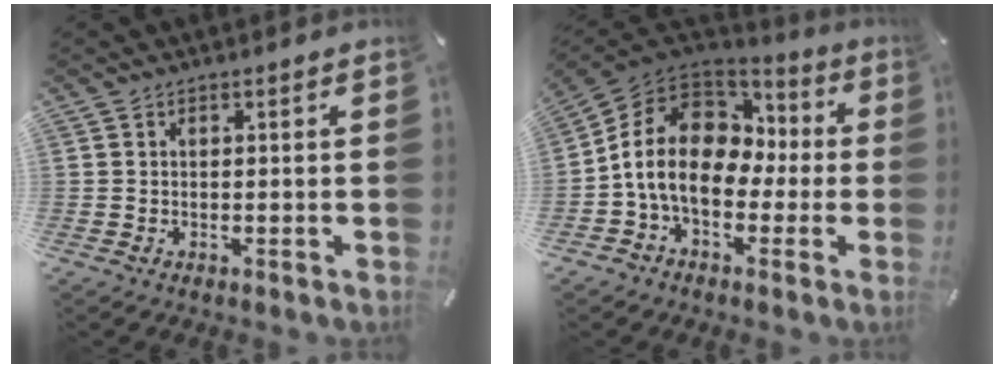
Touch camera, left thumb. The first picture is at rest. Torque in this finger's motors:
{"motor_torque": [1.80, 2.90, 1.05, -0.43, 0.33]}